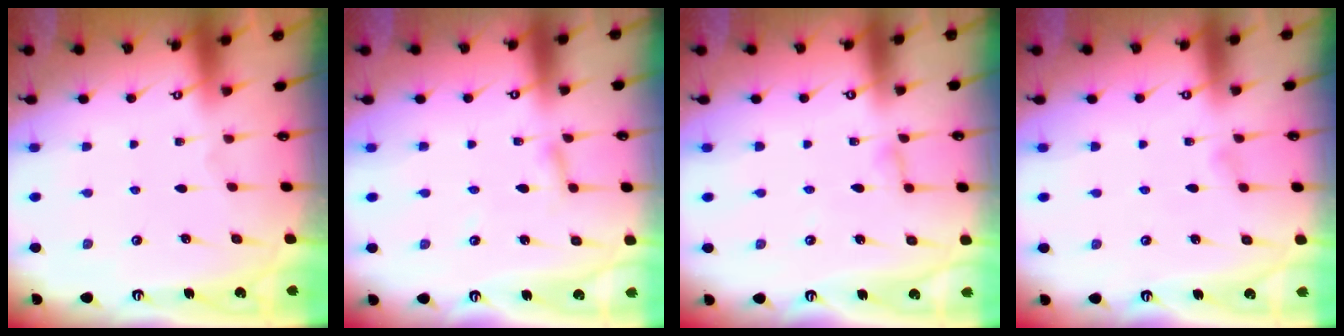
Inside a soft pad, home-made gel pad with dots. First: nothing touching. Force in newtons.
{"total": 2.7, "press": 2.7, "slide": 0.3}
{"total": 3.0, "press": 3.0, "slide": 0.3}
{"total": 3.6, "press": 3.6, "slide": 0.5}